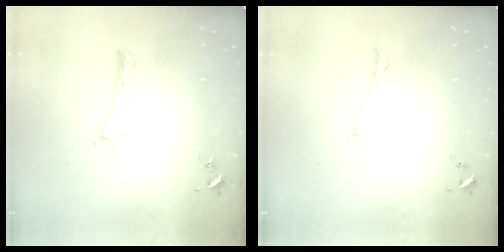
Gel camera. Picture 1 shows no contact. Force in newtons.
{"total": 0.0}